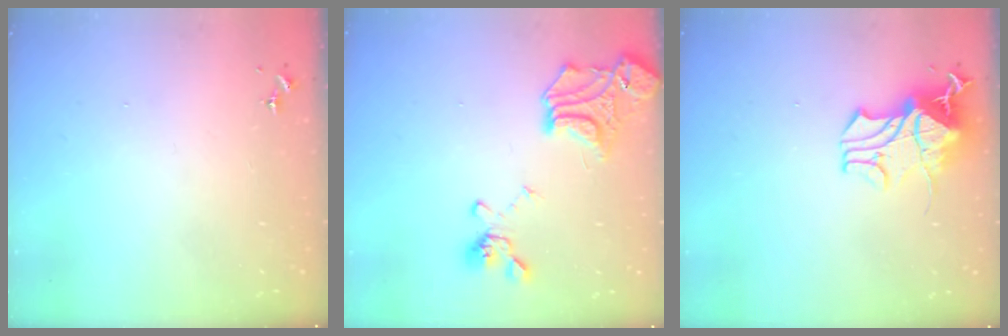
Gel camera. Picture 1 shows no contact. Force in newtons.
{"total": 19.3, "press": 19.2, "slide": 2.0}
{"total": 15.9, "press": 15.9, "slide": 0.4}